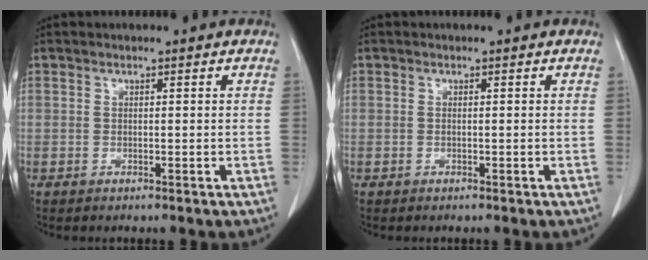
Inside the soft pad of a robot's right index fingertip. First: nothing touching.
{"total": 0.0}